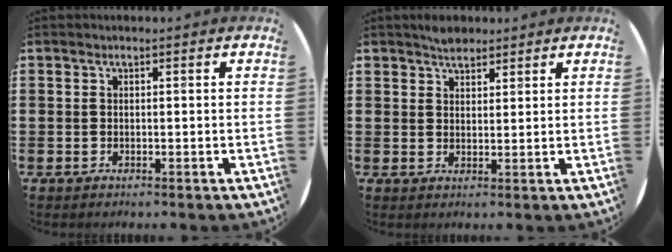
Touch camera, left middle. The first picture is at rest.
{"total": 2.5, "force": [2.3, 1.0, 0.3], "torque": [-0.001, 0.002, 0.042]}